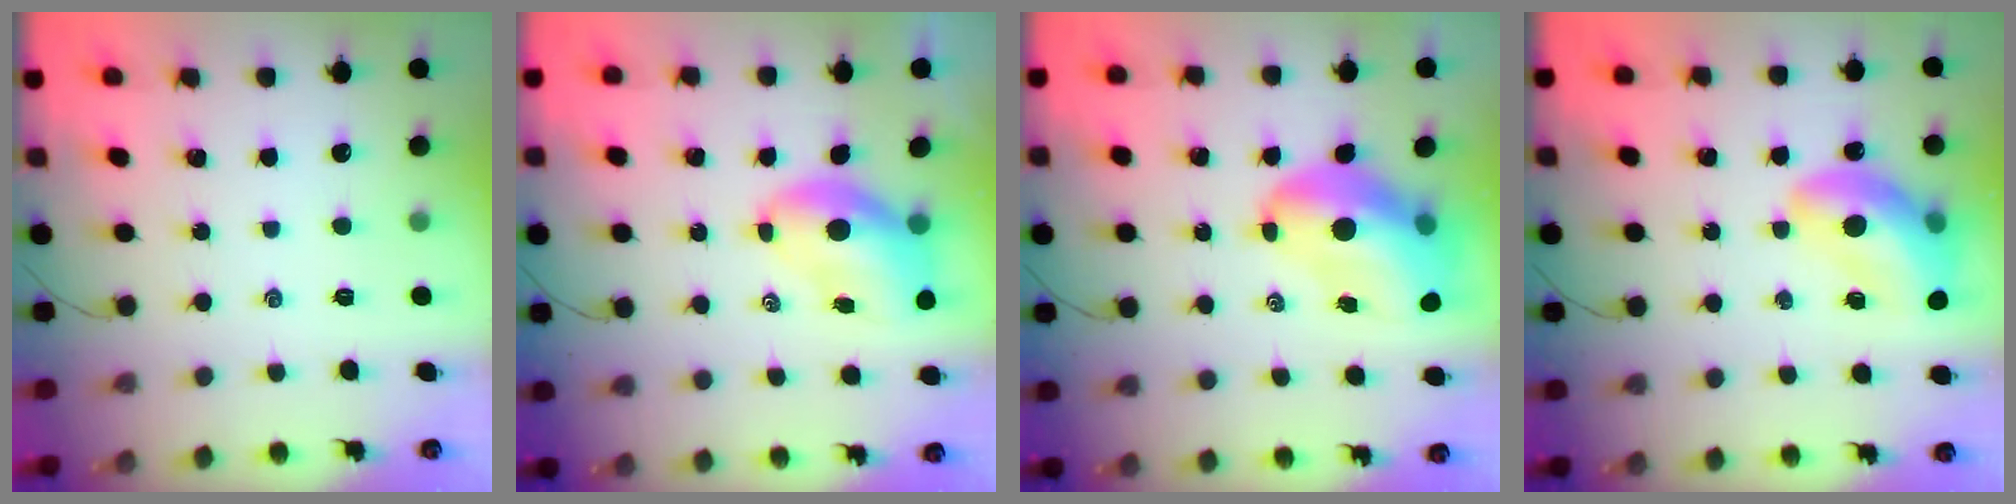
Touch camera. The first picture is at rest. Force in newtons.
{"total": 7.4, "press": 7.2, "slide": 2.0}
{"total": 14.2, "press": 13.7, "slide": 4.0}
{"total": 15.5, "press": 14.9, "slide": 4.4}